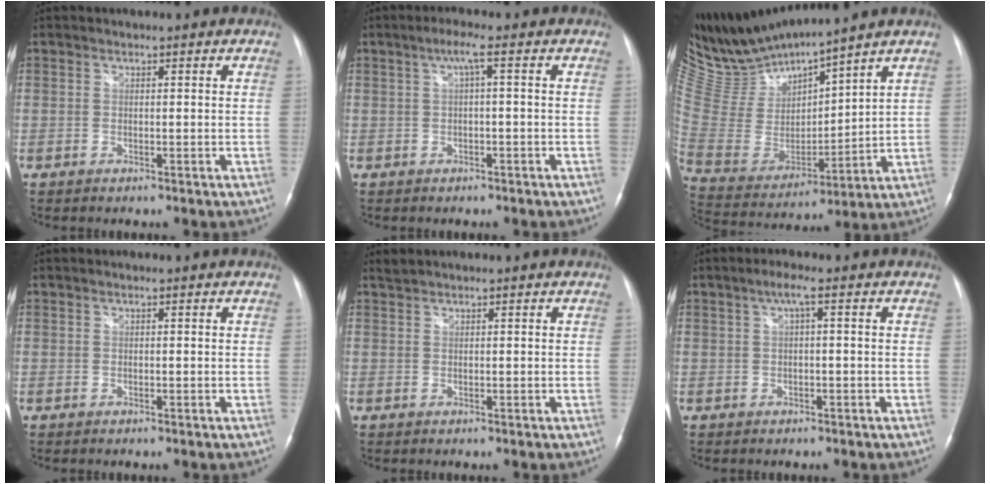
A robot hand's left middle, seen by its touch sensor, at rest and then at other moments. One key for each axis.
{"total": 2.3, "fx": 0.4, "fy": -0.1, "fz": 2.3, "tx": -0.043, "ty": 0.011, "tz": 0.006}
{"total": 13.7, "fx": 13.2, "fy": -0.1, "fz": 3.7, "tx": -0.096, "ty": -0.009, "tz": 0.280}
{"total": 0.0}
{"total": 0.7, "fx": 0.7, "fy": -0.1, "fz": 0.0, "tx": -0.007, "ty": 0.009, "tz": 0.020}
{"total": 1.9, "fx": 0.5, "fy": 0.1, "fz": 1.8, "tx": -0.036, "ty": 0.010, "tz": 0.007}